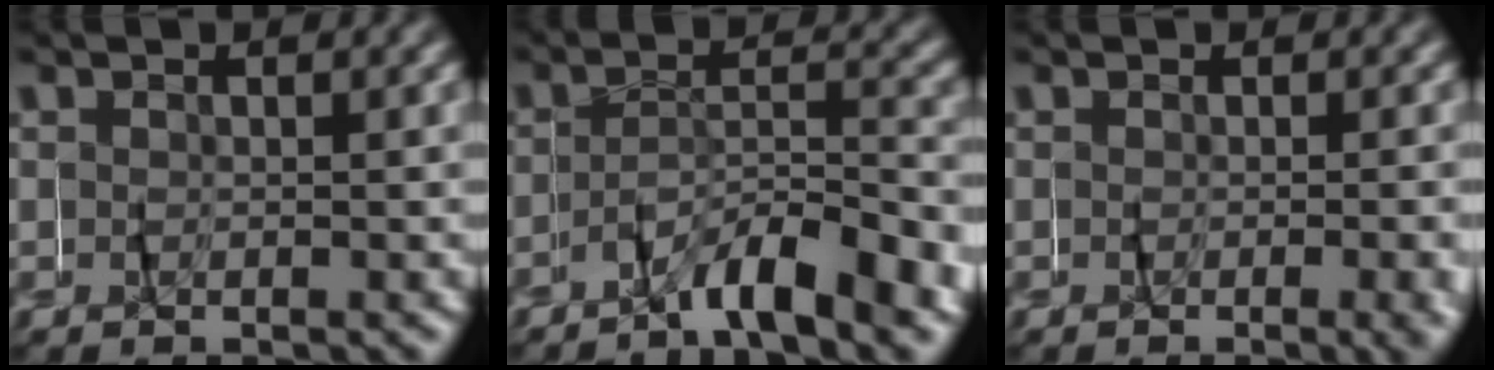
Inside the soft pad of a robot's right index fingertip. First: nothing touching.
{"total": 5.3, "force": [-5.0, -0.6, 1.7], "torque": [-0.035, 0.003, -0.090]}
{"total": 1.6, "force": [-0.8, -0.6, 1.3], "torque": [-0.023, -0.009, -0.008]}